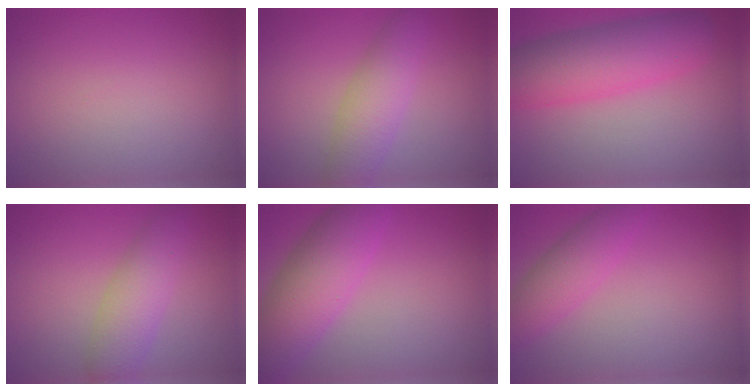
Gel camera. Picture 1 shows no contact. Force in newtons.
{"total": 4.4, "press": 4.4, "slide": 0.1}
{"total": 7.4, "press": 7.4, "slide": 0.3}
{"total": 4.3, "press": 4.2, "slide": 0.0}
{"total": 6.9, "press": 6.9, "slide": 0.1}
{"total": 3.5, "press": 3.5, "slide": 0.2}